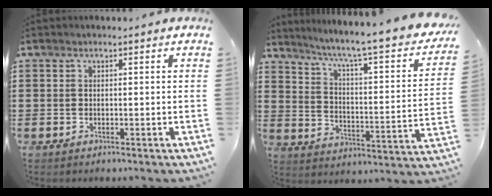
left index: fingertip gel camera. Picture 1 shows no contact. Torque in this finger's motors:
{"motor_torque": [2.14, 0.00, 0.79, 0.17]}